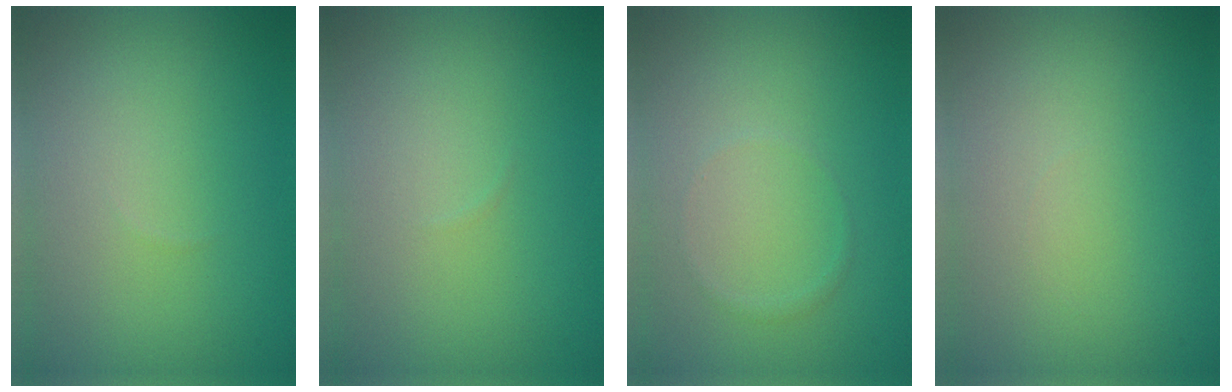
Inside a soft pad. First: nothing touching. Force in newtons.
{"total": 0.0}
{"total": 0.6, "press": 0.6, "slide": 0.1}
{"total": 0.0}